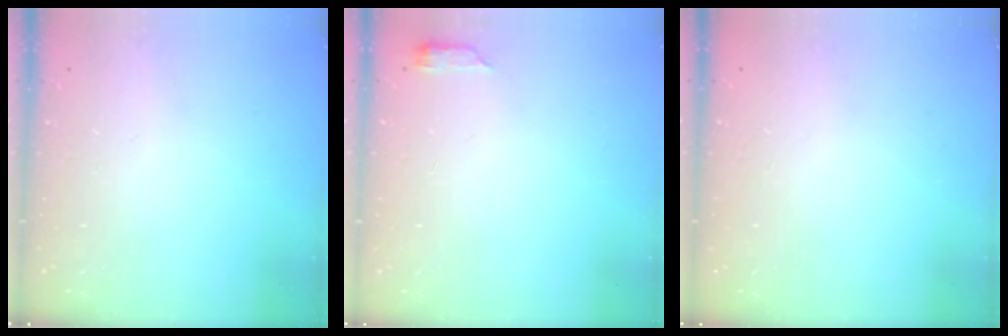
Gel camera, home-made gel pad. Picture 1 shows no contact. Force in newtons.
{"total": 2.6, "press": 2.6, "slide": 0.5}
{"total": 0.0}